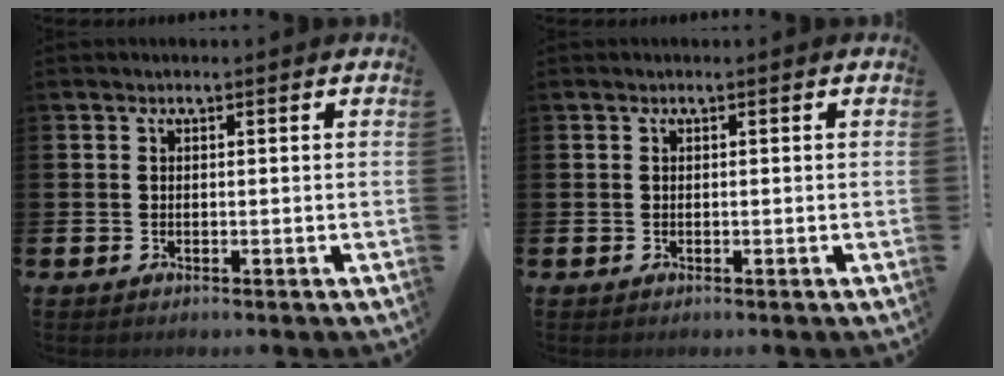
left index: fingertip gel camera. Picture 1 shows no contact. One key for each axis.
{"total": 0.0}